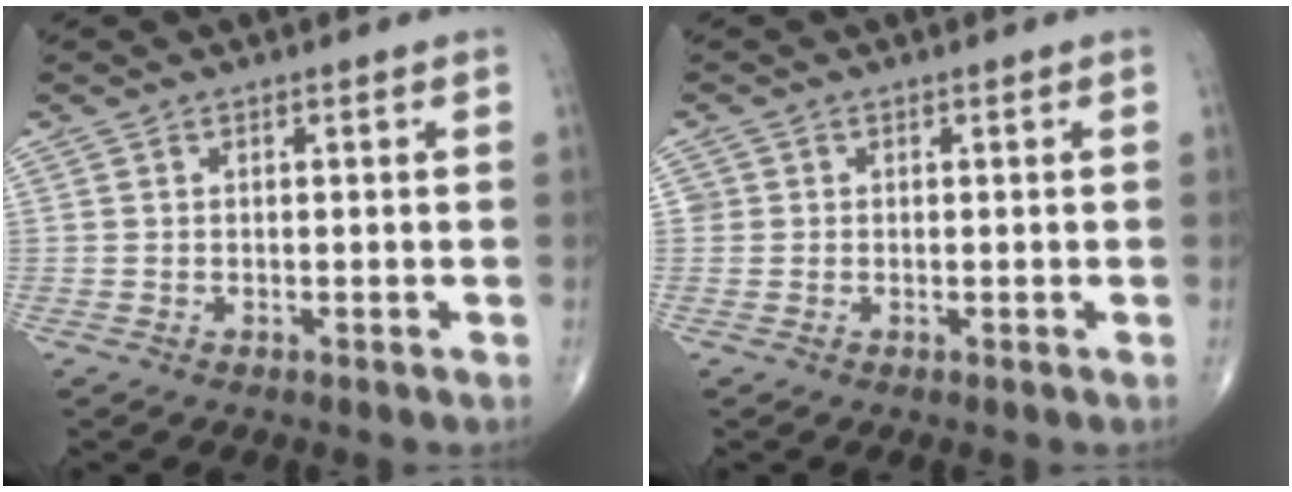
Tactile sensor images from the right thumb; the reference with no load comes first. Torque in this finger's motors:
{"motor_torque": [-0.17, 0.01, 0.02, -0.06, -0.03]}